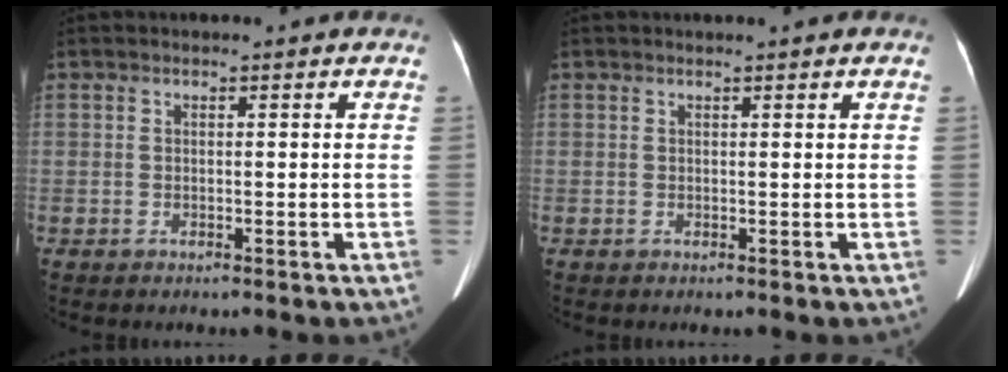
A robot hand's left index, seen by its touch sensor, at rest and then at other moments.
{"total": 1.3, "force": [1.1, -0.2, 0.7], "torque": [-0.011, 0.015, 0.019]}